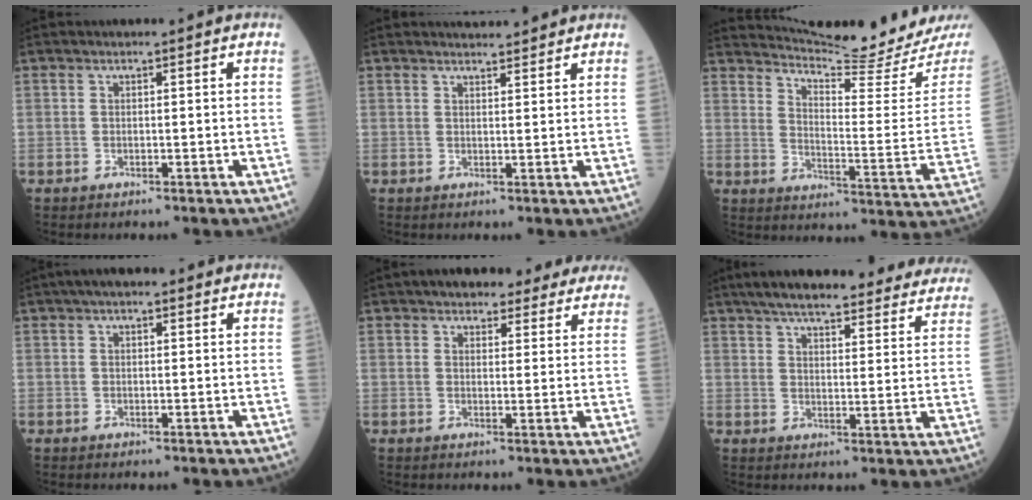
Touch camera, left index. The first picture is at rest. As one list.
[{"total": 4.3, "force": [4.1, 0.6, 1.0], "torque": [-0.017, 0.013, 0.053]}, {"total": 16.6, "force": [16.1, -2.3, 3.1], "torque": [-0.061, -0.112, 0.212]}, {"total": 5.9, "force": [4.4, 1.7, 3.6], "torque": [-0.049, 0.037, 0.062]}, {"total": 12.9, "force": [11.2, 4.5, 4.3], "torque": [-0.017, 0.018, 0.120]}, {"total": 28.9, "force": [25.5, 5.6, 12.6], "torque": [-0.184, -0.026, 0.304]}]